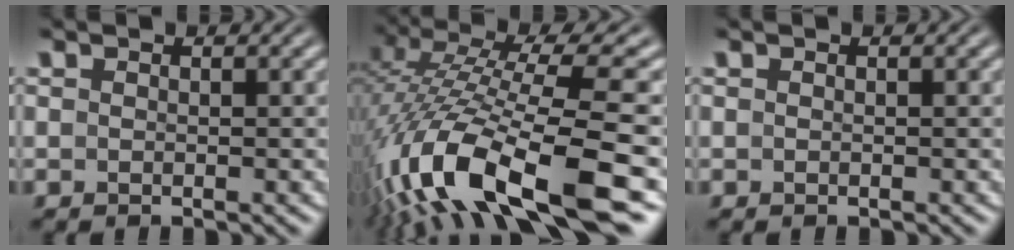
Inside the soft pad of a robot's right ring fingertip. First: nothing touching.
{"total": 10.8, "force": [-3.6, 4.3, 9.3], "torque": [-0.209, -0.035, -0.033]}
{"total": 0.0}